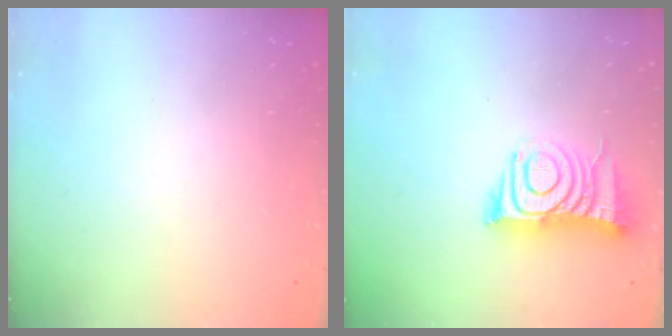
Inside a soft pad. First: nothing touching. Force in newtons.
{"total": 11.4, "press": 11.3, "slide": 1.0}